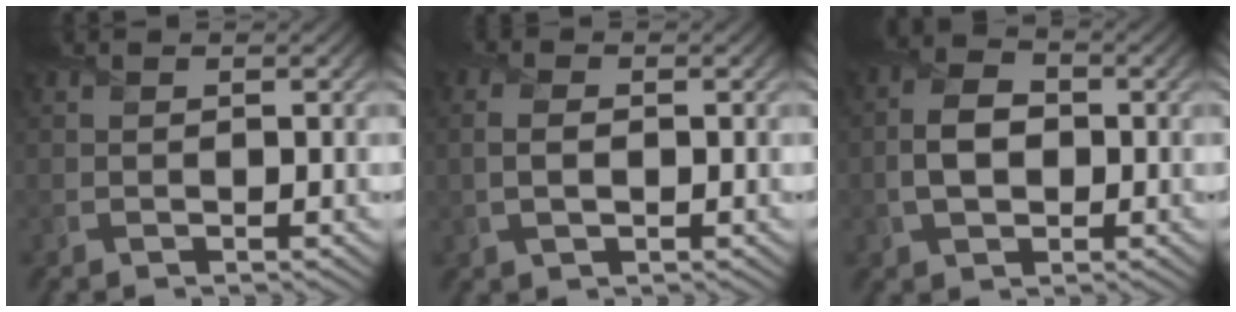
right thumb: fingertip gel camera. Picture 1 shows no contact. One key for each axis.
{"total": 2.9, "fx": 0.0, "fy": 1.8, "fz": 2.2, "tx": -0.050, "ty": -0.001, "tz": -0.002}
{"total": 4.9, "fx": -0.5, "fy": 3.4, "fz": 3.6, "tx": -0.076, "ty": 0.000, "tz": -0.012}